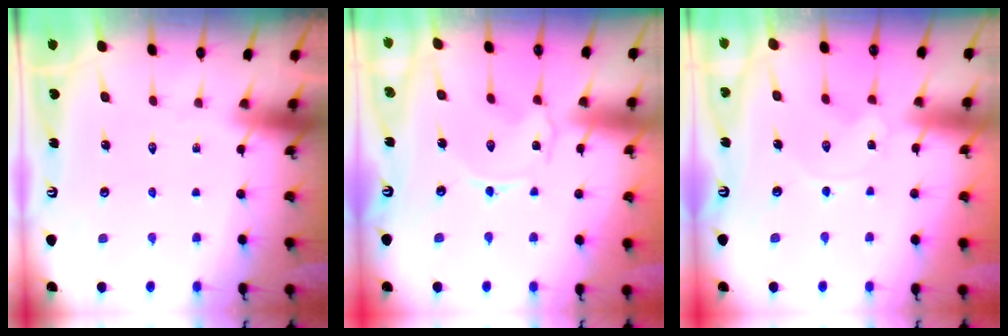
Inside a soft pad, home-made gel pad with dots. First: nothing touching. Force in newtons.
{"total": 0.6, "press": 0.6, "slide": 0.2}
{"total": 1.4, "press": 1.4, "slide": 0.2}